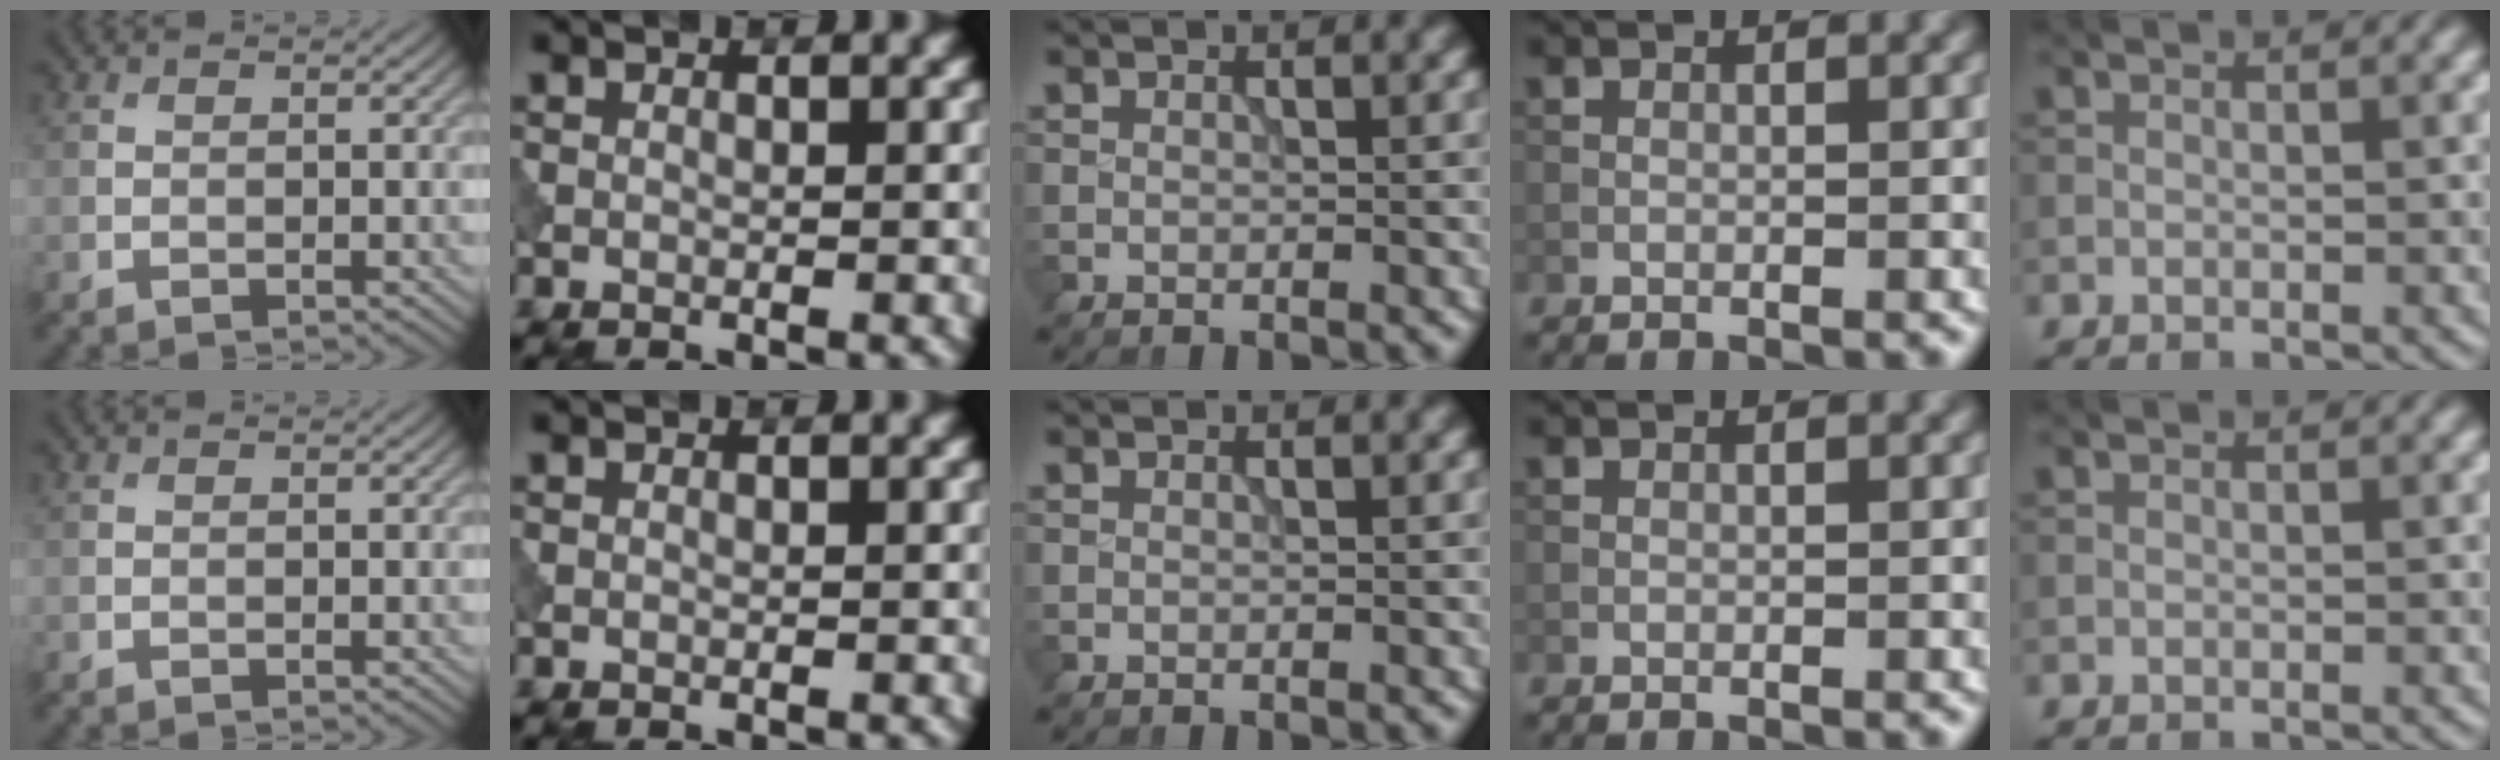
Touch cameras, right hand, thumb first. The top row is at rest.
{}